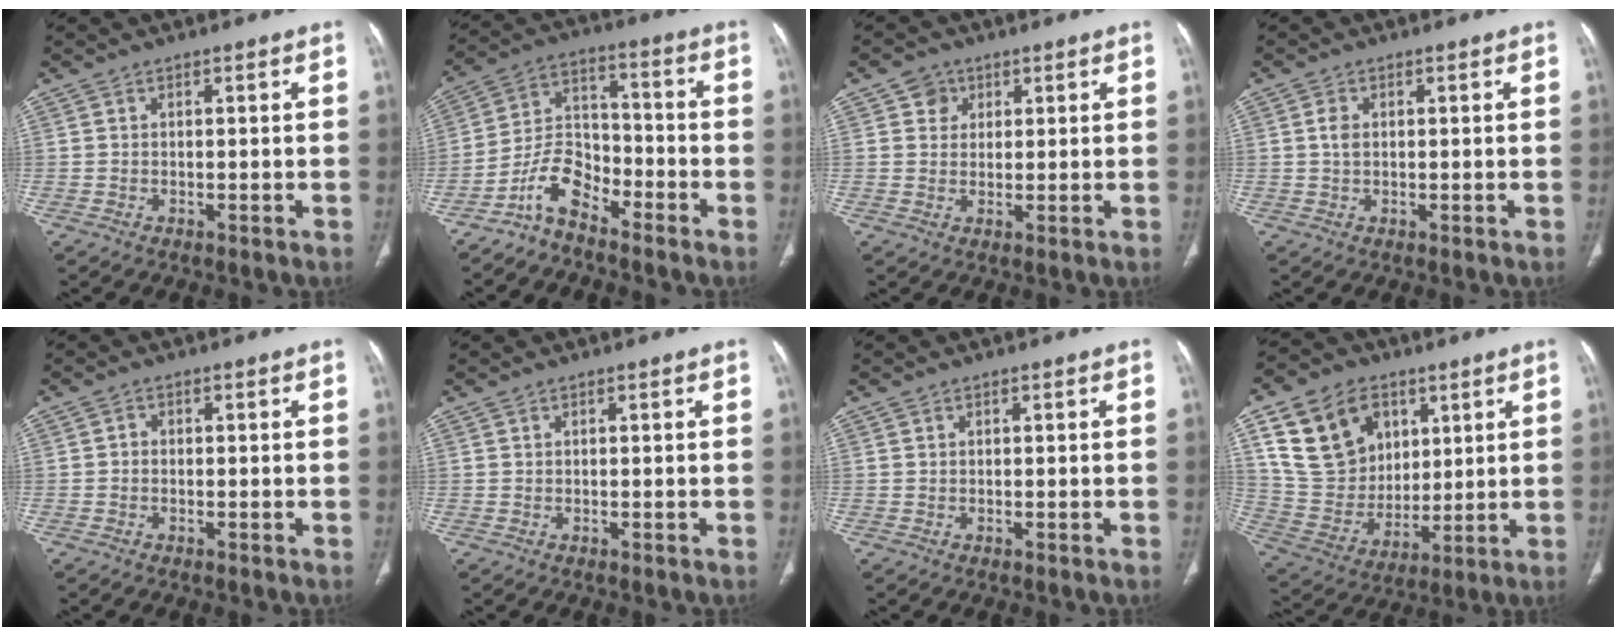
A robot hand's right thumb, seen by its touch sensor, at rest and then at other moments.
{"total": 8.5, "force": [-6.4, 4.1, 3.7], "torque": [-0.066, 0.067, -0.135]}
{"total": 3.5, "force": [1.4, 3.1, 0.7], "torque": [0.007, -0.003, 0.019]}
{"total": 1.9, "force": [0.2, 1.3, 1.4], "torque": [-0.027, 0.002, 0.003]}
{"total": 0.8, "force": [-0.2, 0.7, 0.3], "torque": [0.004, 0.003, -0.006]}
{"total": 0.0}
{"total": 0.0}
{"total": 19.1, "force": [8.4, 14.5, 9.3], "torque": [-0.146, -0.017, 0.170]}